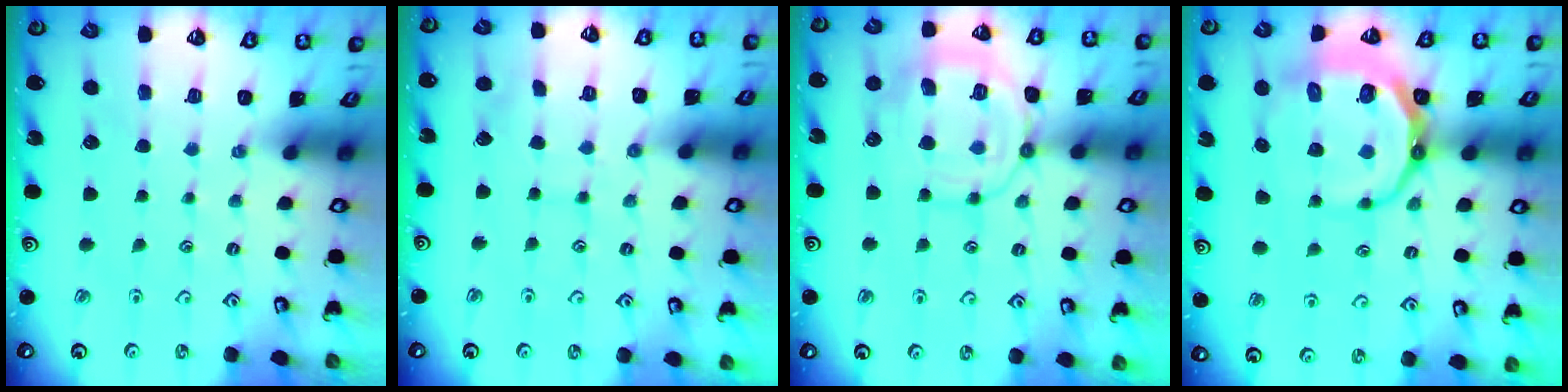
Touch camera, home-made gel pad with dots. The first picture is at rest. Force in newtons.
{"total": 6.0, "press": 5.9, "slide": 0.6}
{"total": 14.4, "press": 14.4, "slide": 1.4}
{"total": 14.6, "press": 14.2, "slide": 3.3}